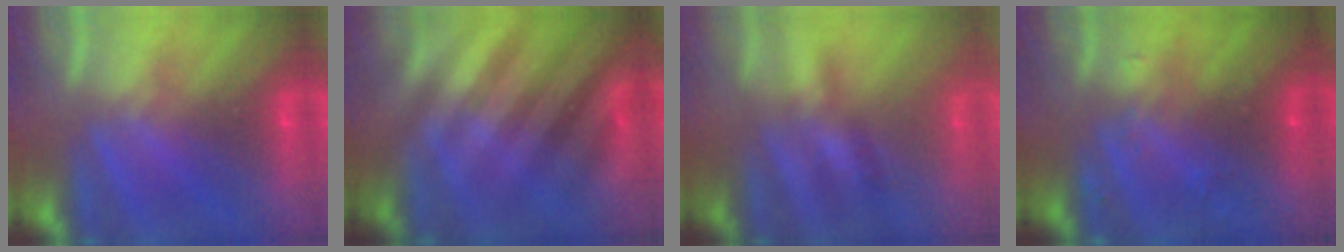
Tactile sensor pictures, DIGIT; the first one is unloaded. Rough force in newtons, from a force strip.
{"total": 2.8}
{"total": 2.4}
{"total": 2.4}